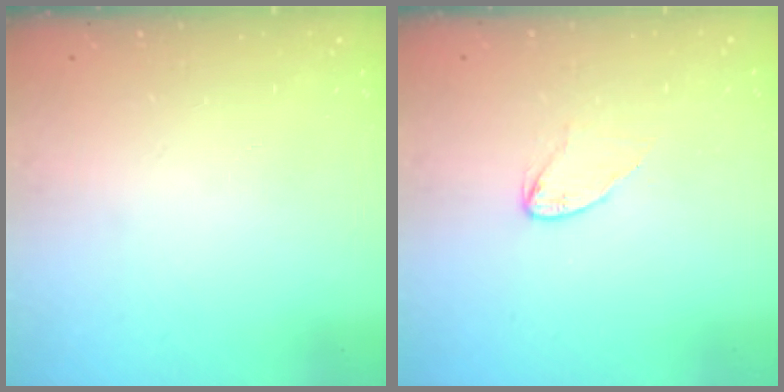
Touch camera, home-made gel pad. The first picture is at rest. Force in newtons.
{"total": 3.6, "press": 3.6, "slide": 0.4}